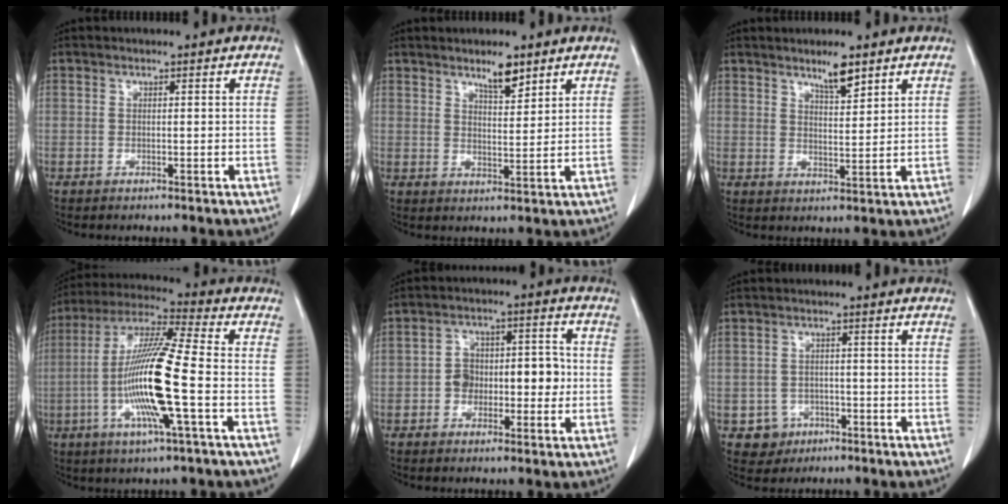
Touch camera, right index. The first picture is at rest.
{"total": 4.4, "force": [3.3, 1.0, 2.6], "torque": [-0.047, -0.003, 0.058]}
{"total": 4.4, "force": [3.3, 0.8, 2.7], "torque": [-0.049, -0.003, 0.059]}
{"total": 15.8, "force": [-3.3, 0.4, 15.5], "torque": [-0.310, -0.007, -0.072]}
{"total": 7.9, "force": [-1.1, 4.6, 6.3], "torque": [-0.097, 0.039, -0.014]}
{"total": 4.0, "force": [-1.8, 3.5, 0.3], "torque": [0.001, 0.013, -0.021]}